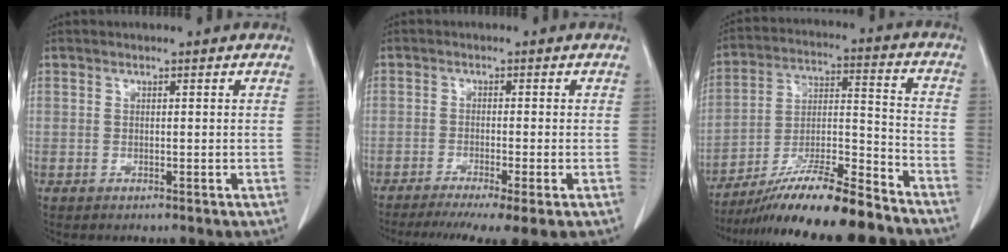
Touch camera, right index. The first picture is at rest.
{"total": 9.4, "force": [-7.0, 0.1, 6.3], "torque": [-0.087, -0.017, -0.107]}
{"total": 18.6, "force": [-15.7, 0.7, 9.8], "torque": [-0.181, -0.012, -0.274]}